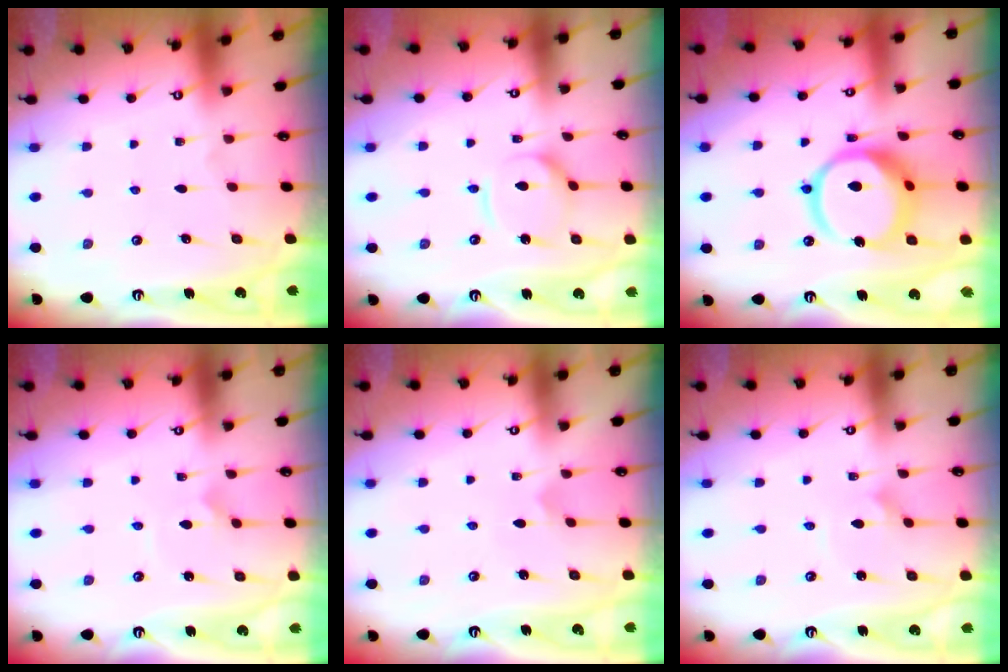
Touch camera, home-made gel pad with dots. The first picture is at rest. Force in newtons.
{"total": 9.6, "press": 9.6, "slide": 0.9}
{"total": 15.5, "press": 15.4, "slide": 1.7}
{"total": 4.1, "press": 4.1, "slide": 0.5}
{"total": 3.2, "press": 3.1, "slide": 0.2}
{"total": 1.7, "press": 1.6, "slide": 0.1}